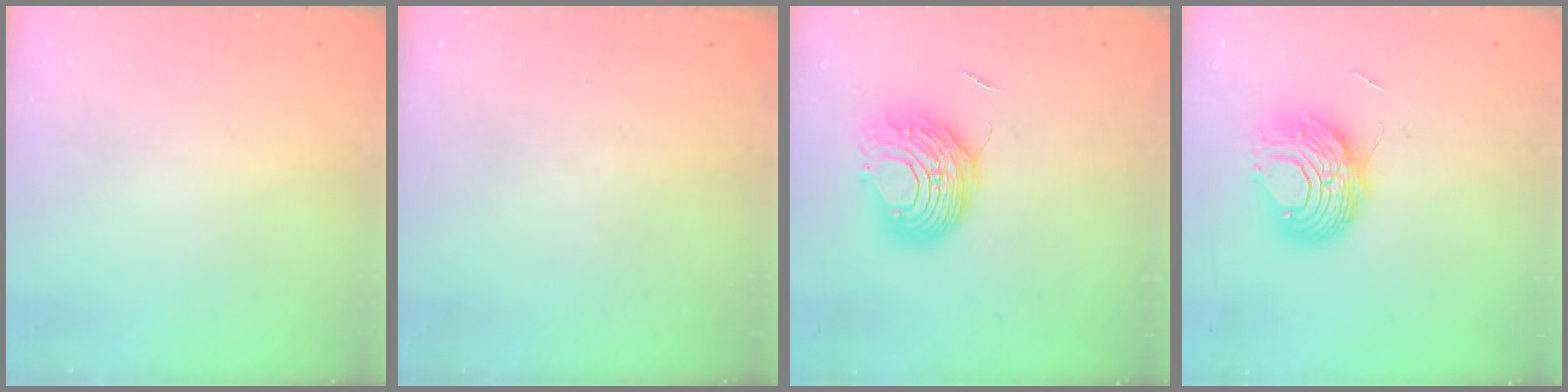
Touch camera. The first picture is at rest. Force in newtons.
{"total": 0.0}
{"total": 9.6, "press": 9.5, "slide": 0.7}
{"total": 8.7, "press": 8.7, "slide": 0.8}